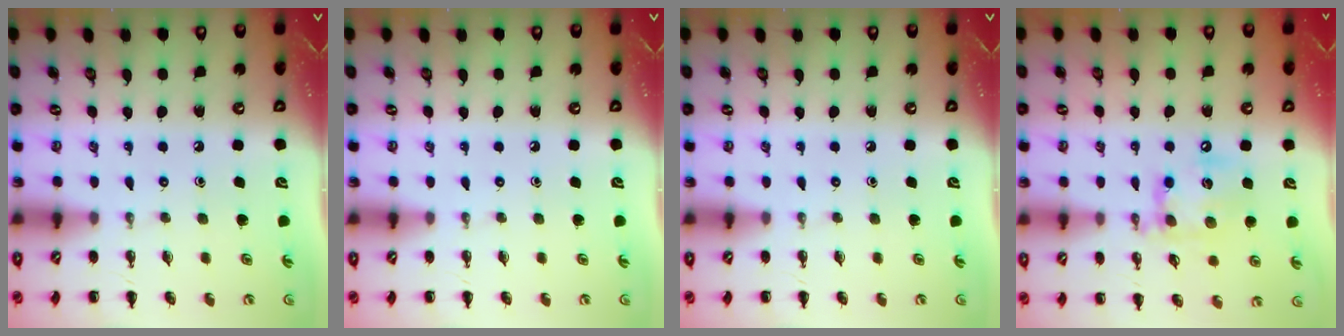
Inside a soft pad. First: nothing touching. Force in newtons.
{"total": 0.0}
{"total": 0.0}
{"total": 13.7, "press": 13.5, "slide": 2.3}